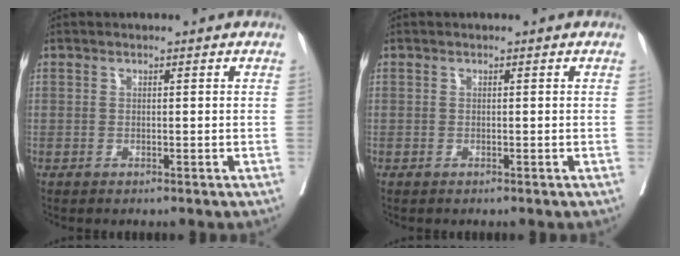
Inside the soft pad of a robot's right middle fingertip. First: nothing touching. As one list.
[{"total": 0.0}]